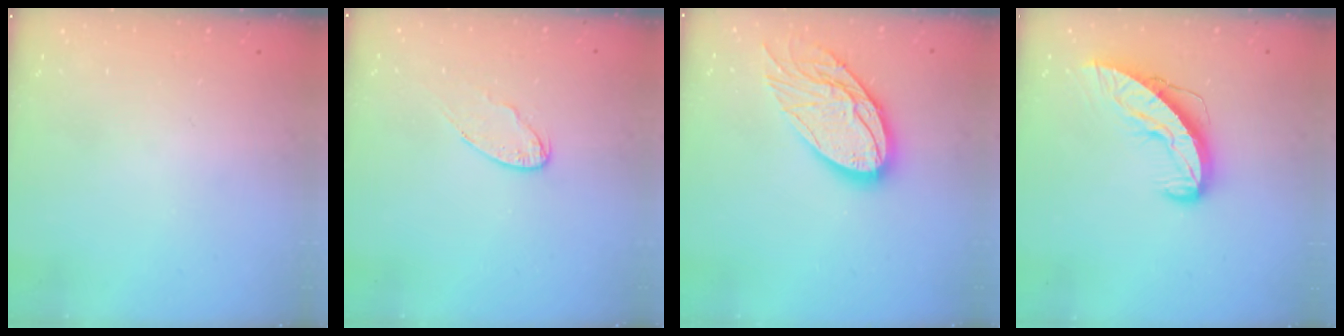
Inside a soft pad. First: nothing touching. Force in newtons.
{"total": 6.1, "press": 6.0, "slide": 0.6}
{"total": 17.0, "press": 16.9, "slide": 1.4}
{"total": 9.1, "press": 9.1, "slide": 0.5}